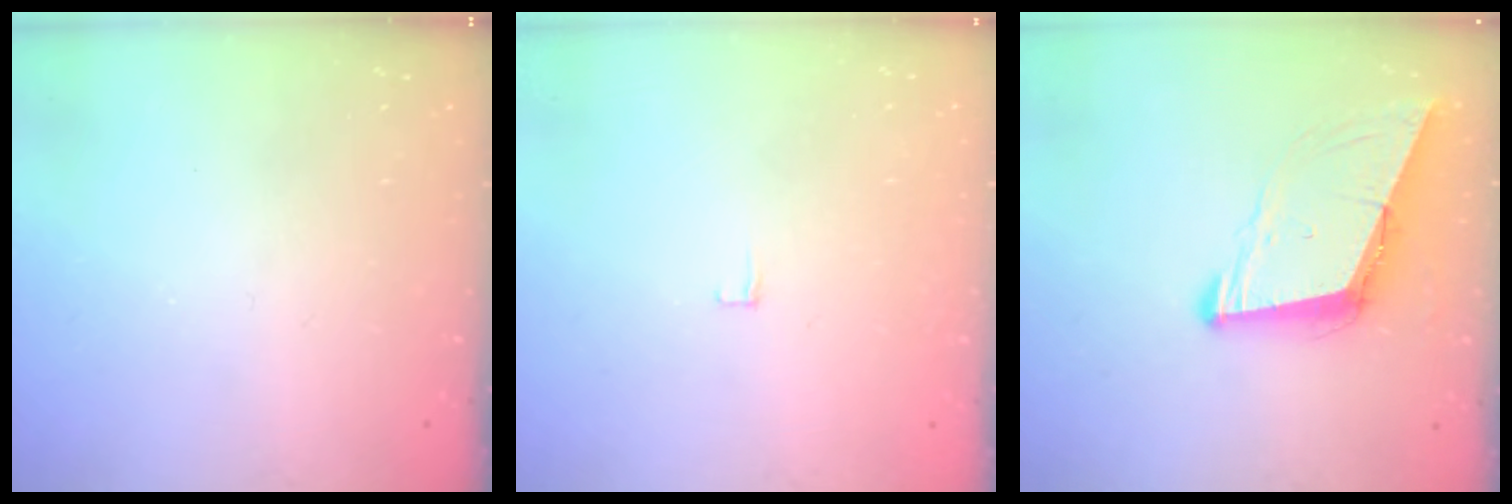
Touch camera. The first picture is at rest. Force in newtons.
{"total": 3.8, "press": 3.8, "slide": 0.3}
{"total": 8.6, "press": 7.8, "slide": 3.6}